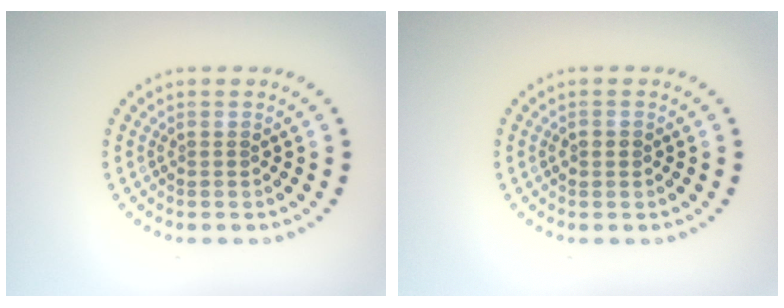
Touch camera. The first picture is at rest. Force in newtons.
{"total": 1.3, "press": 1.3, "slide": 0.1}